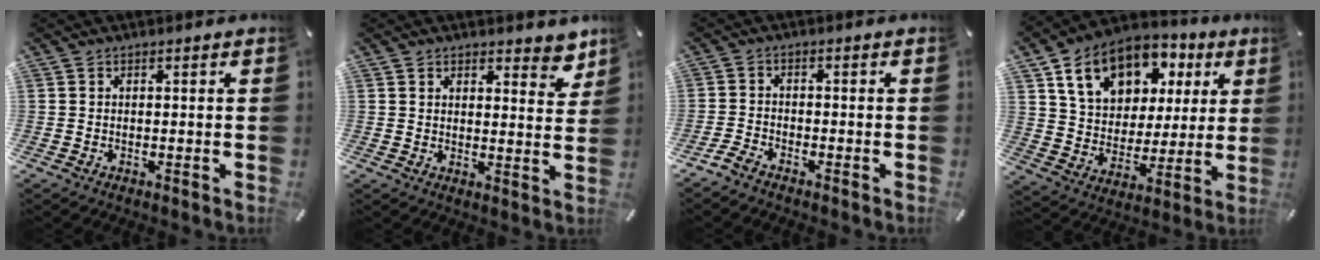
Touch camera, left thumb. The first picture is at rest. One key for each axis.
{"total": 4.8, "fx": 3.6, "fy": 2.6, "fz": 1.7, "tx": -0.003, "ty": -0.023, "tz": 0.058}
{"total": 2.7, "fx": -2.6, "fy": 0.6, "fz": 0.7, "tx": -0.026, "ty": 0.008, "tz": -0.054}
{"total": 14.9, "fx": 7.3, "fy": 11.2, "fz": 6.4, "tx": -0.128, "ty": -0.021, "tz": 0.141}